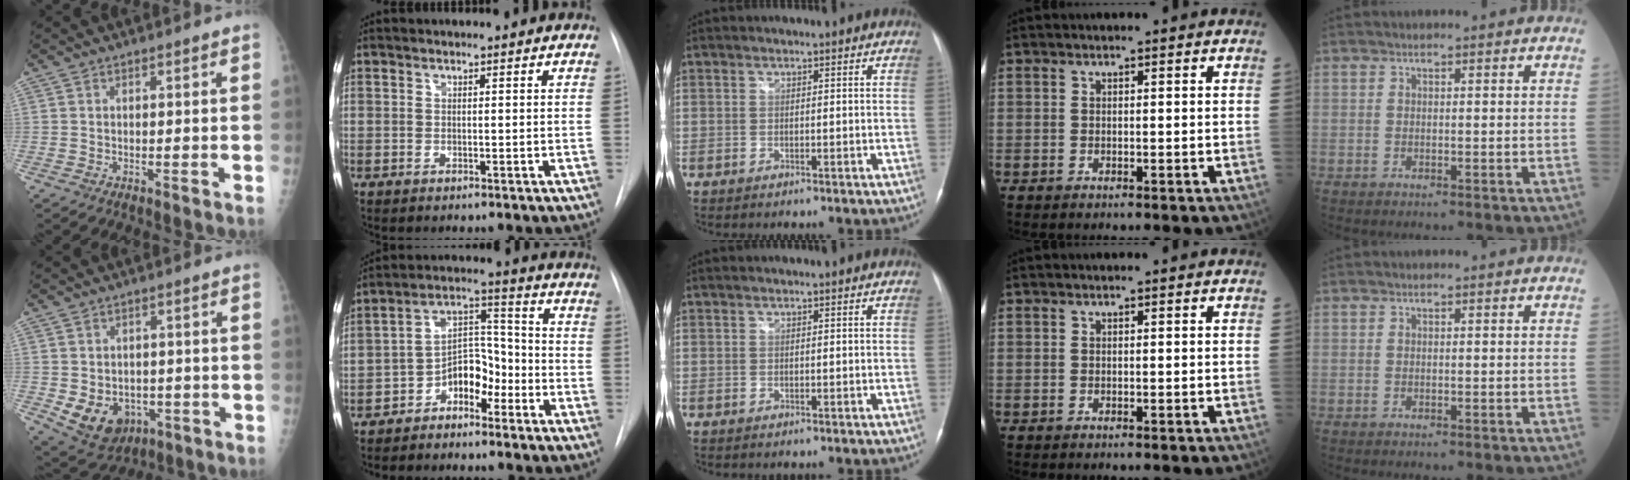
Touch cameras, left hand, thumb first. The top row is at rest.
{"thumb": {"total": 9.6, "force": [-2.5, 7.8, 5.1], "torque": [-0.062, 0.007, -0.017]}, "index": {"total": 7.6, "force": [-4.5, 4.1, 4.6], "torque": [-0.083, 0.029, -0.082]}}